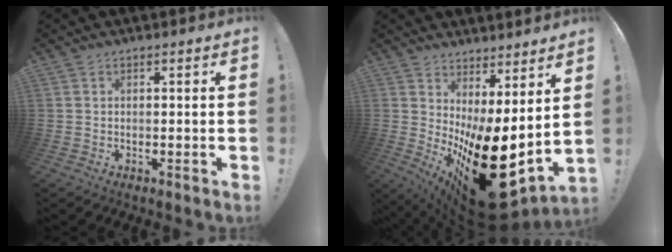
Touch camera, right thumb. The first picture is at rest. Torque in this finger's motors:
{"motor_torque": [-0.10, 2.21, 2.77, 0.00, 0.87]}